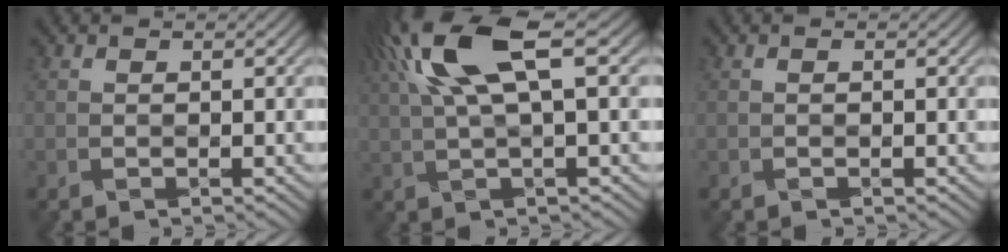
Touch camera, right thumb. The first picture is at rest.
{"total": 10.8, "force": [4.2, 2.5, 9.7], "torque": [-0.192, 0.027, 0.081]}
{"total": 0.0}